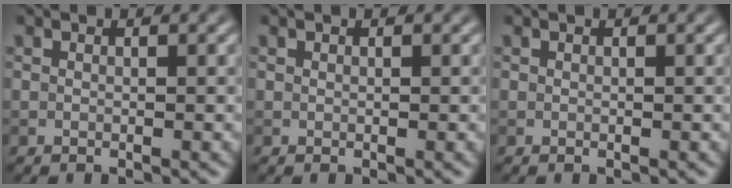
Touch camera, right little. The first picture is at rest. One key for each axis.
{"total": 0.0}
{"total": 0.0}